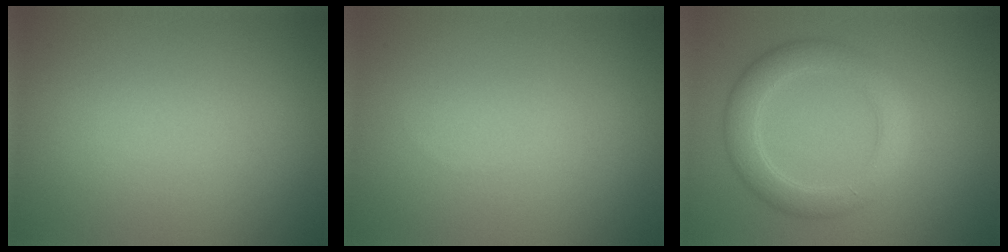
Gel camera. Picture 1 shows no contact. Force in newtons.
{"total": 0.0}
{"total": 4.0, "press": 4.0, "slide": 0.1}